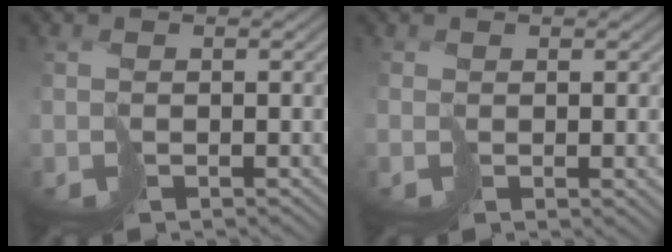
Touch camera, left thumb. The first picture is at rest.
{"total": 0.8, "force": [0.1, -0.8, -0.2], "torque": [0.007, -0.002, 0.007]}